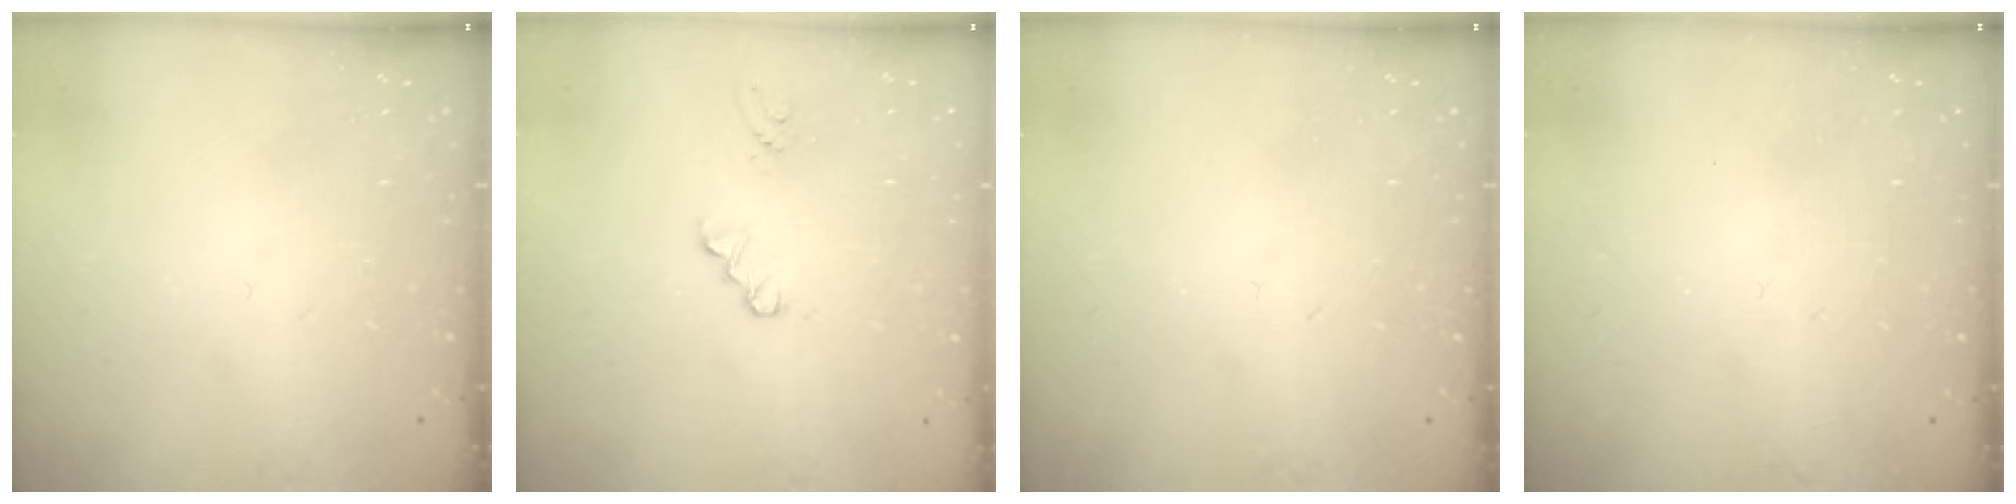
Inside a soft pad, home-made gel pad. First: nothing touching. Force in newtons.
{"total": 0.0}
{"total": 0.0}
{"total": 0.0}